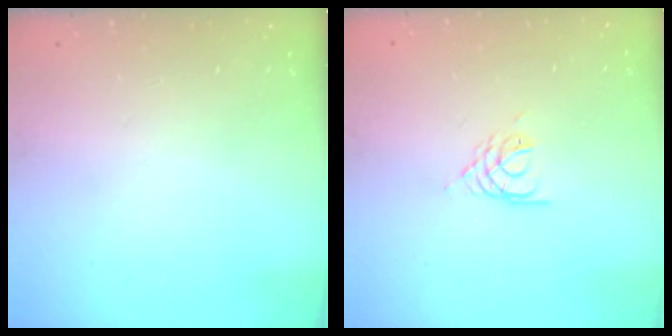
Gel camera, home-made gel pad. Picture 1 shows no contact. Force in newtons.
{"total": 3.4, "press": 3.4, "slide": 0.6}